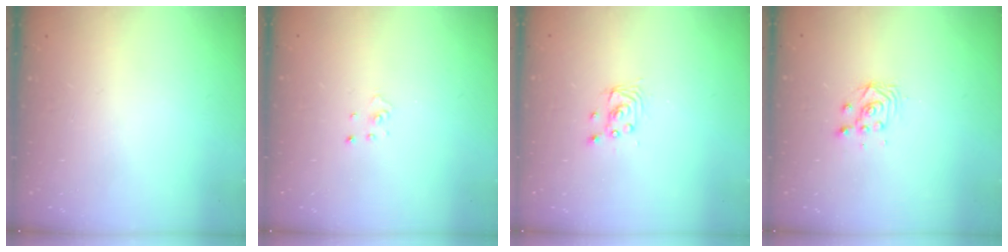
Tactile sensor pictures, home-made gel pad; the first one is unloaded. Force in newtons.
{"total": 1.1, "press": 1.1, "slide": 0.1}
{"total": 2.8, "press": 2.8, "slide": 0.1}
{"total": 3.0, "press": 3.0, "slide": 0.2}